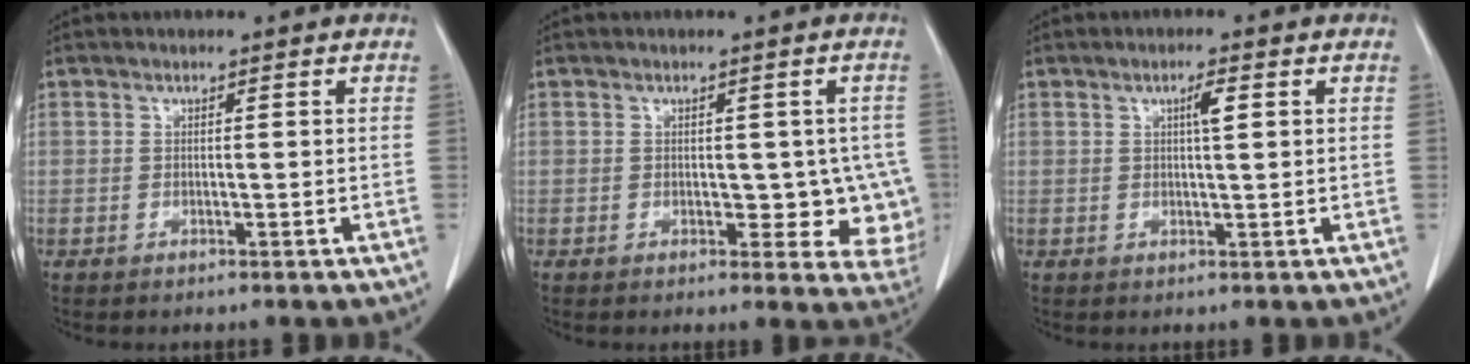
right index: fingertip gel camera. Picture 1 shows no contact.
{"total": 7.2, "force": [-0.7, 4.2, 5.7], "torque": [-0.036, 0.006, -0.004]}
{"total": 2.3, "force": [0.8, 0.2, 2.2], "torque": [-0.037, 0.001, 0.012]}